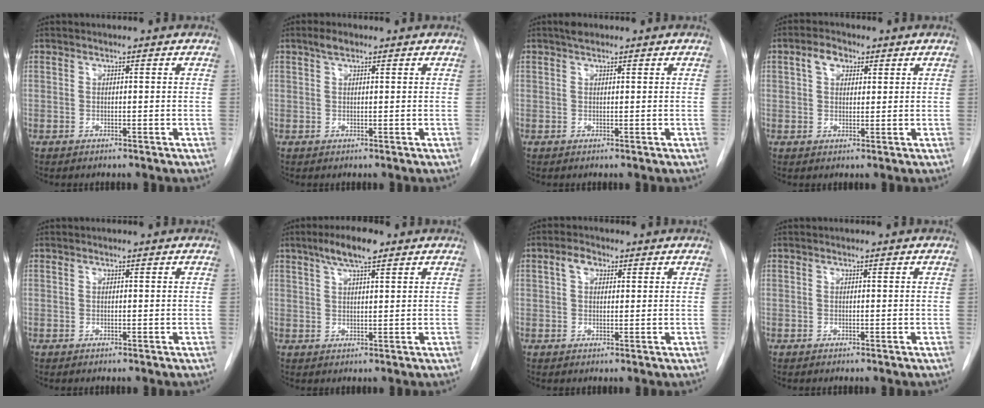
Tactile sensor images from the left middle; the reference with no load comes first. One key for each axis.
{"total": 1.6, "fx": 1.1, "fy": 0.7, "fz": 1.0, "tx": -0.019, "ty": 0.008, "tz": 0.019}
{"total": 1.4, "fx": 1.1, "fy": 0.5, "fz": 0.7, "tx": -0.015, "ty": 0.010, "tz": 0.019}
{"total": 3.8, "fx": 1.7, "fy": 2.5, "fz": 2.2, "tx": -0.044, "ty": 0.015, "tz": 0.032}
{"total": 0.0}
{"total": 5.7, "fx": 3.7, "fy": 1.2, "fz": 4.2, "tx": -0.080, "ty": 0.010, "tz": 0.063}
{"total": 2.9, "fx": 1.2, "fy": 1.9, "fz": 1.8, "tx": -0.037, "ty": 0.014, "tz": 0.022}
{"total": 0.0}